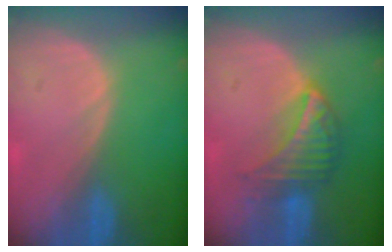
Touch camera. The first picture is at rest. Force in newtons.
{"total": 6.3, "press": 6.1, "slide": 1.6}